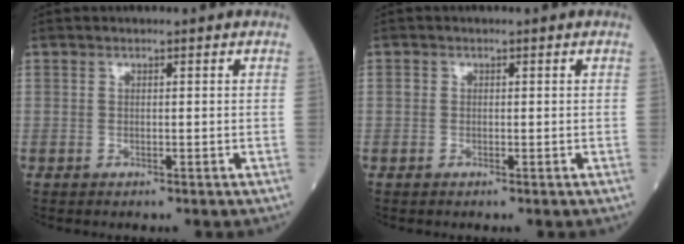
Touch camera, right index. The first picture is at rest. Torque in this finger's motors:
{"motor_torque": [0.05, 0.00, -0.03, 0.00]}